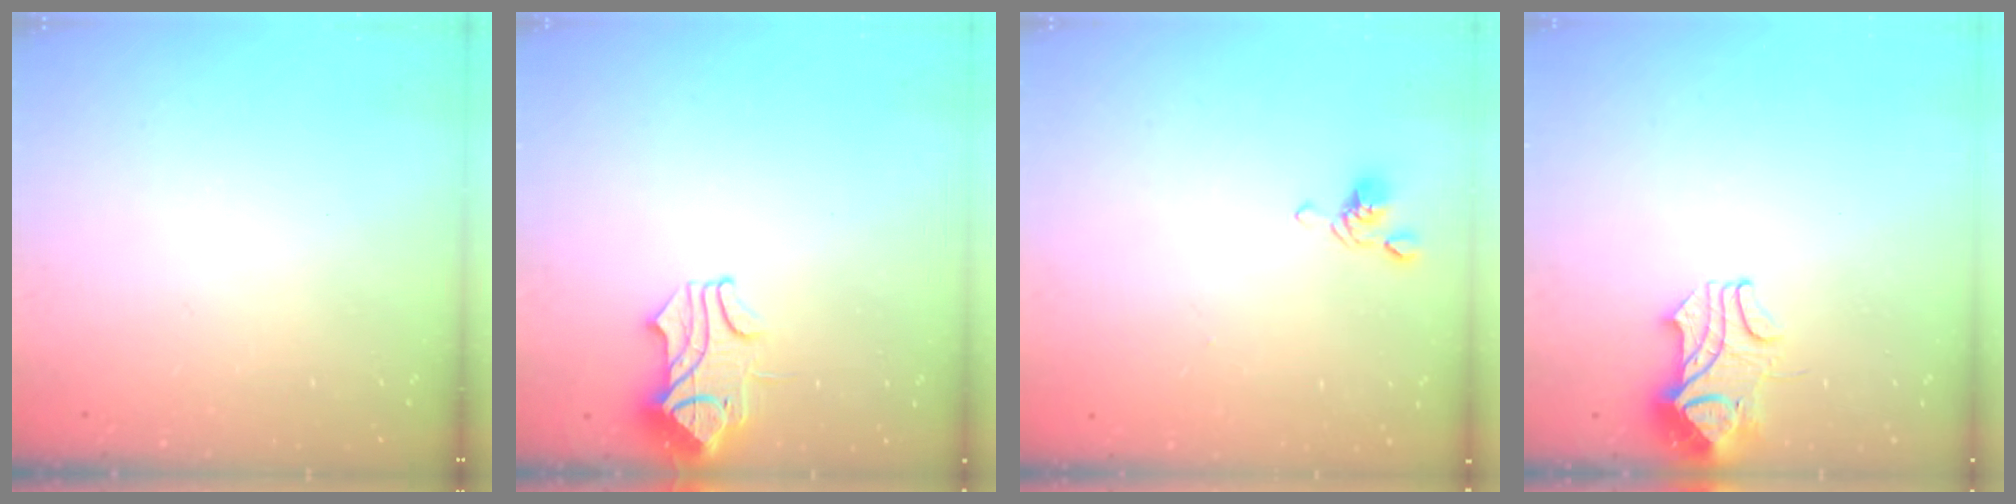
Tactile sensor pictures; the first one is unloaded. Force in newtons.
{"total": 1.2, "press": 0.9, "slide": 0.8}
{"total": 2.6, "press": 2.5, "slide": 0.6}
{"total": 2.1, "press": 1.9, "slide": 0.9}